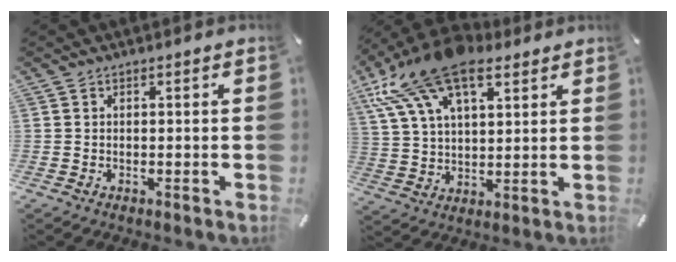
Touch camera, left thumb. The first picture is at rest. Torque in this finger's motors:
{"motor_torque": [3.02, 1.98, 2.05, -0.71, 0.79]}